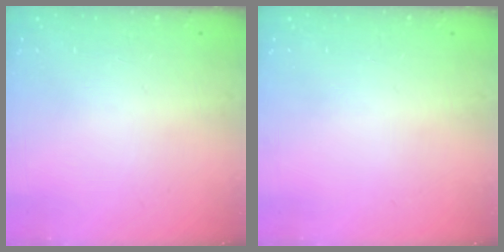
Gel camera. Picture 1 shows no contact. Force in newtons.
{"total": 0.0}